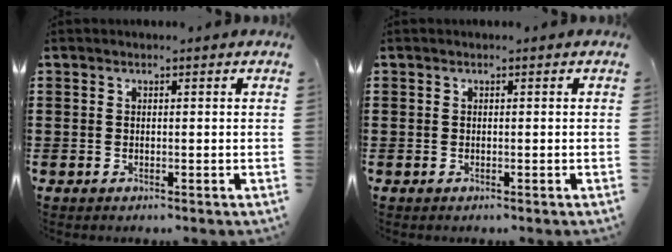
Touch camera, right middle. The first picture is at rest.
{"total": 0.0}